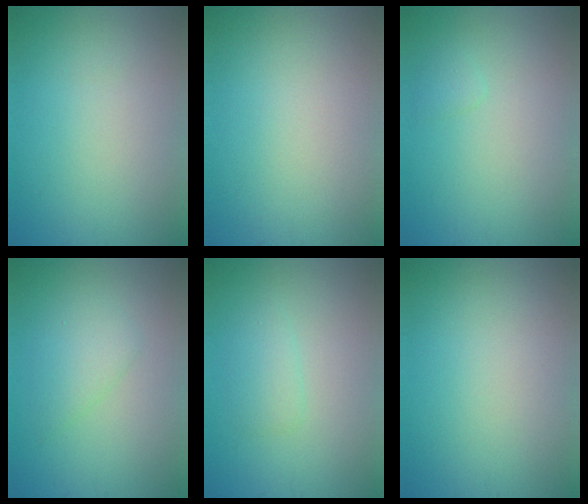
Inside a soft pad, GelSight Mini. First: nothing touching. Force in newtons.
{"total": 0.0}
{"total": 0.8, "press": 0.8, "slide": 0.1}
{"total": 2.2, "press": 2.2, "slide": 0.2}
{"total": 1.6, "press": 1.6, "slide": 0.1}
{"total": 0.0}